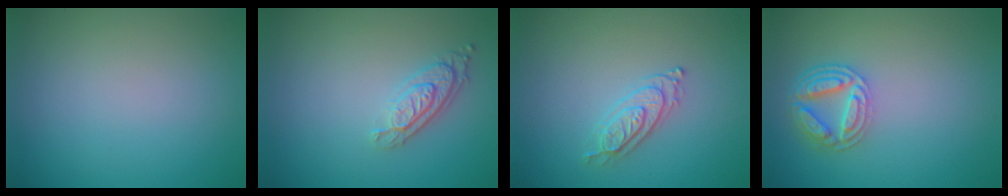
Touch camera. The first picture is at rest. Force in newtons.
{"total": 3.1, "press": 2.4, "slide": 2.0}
{"total": 2.2, "press": 2.2, "slide": 0.5}
{"total": 4.3, "press": 3.4, "slide": 2.6}